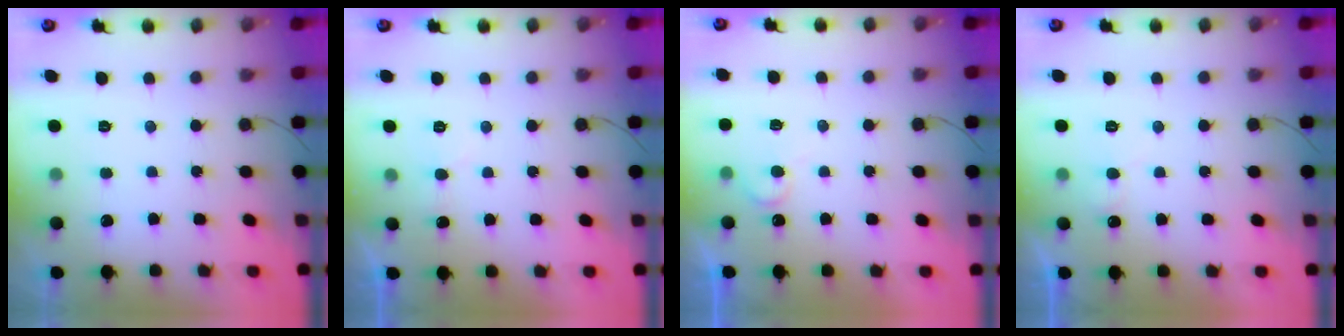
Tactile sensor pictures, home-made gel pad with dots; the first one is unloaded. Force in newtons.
{"total": 5.3, "press": 5.3, "slide": 0.3}
{"total": 4.9, "press": 4.9, "slide": 0.4}
{"total": 5.1, "press": 5.0, "slide": 0.5}